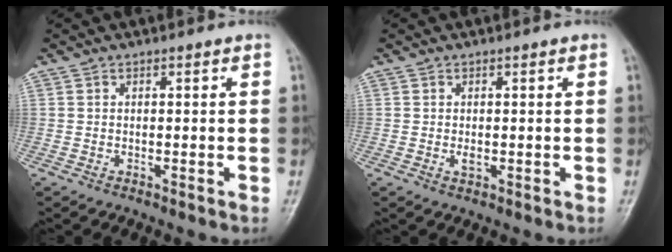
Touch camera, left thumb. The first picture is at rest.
{"total": 1.5, "force": [-0.1, 0.6, 1.4], "torque": [-0.020, -0.001, 0.002]}